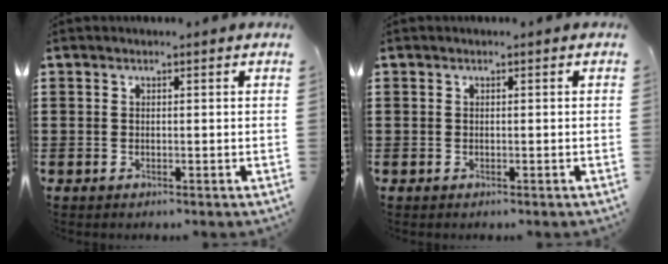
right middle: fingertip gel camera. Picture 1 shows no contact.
{"total": 0.0}